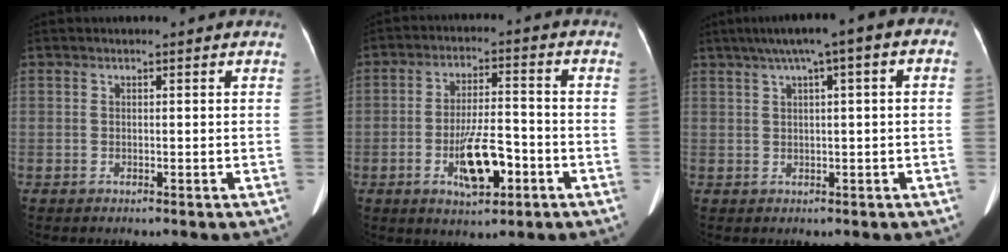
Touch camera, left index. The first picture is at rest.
{"total": 8.5, "force": [-3.5, 2.7, 7.3], "torque": [-0.139, 0.002, -0.057]}
{"total": 8.9, "force": [3.4, 1.3, 8.2], "torque": [-0.122, 0.041, 0.042]}